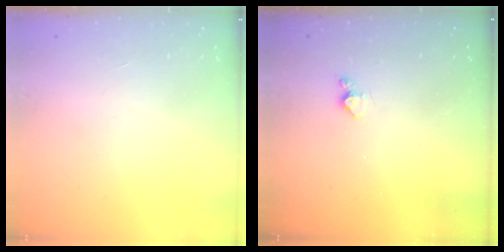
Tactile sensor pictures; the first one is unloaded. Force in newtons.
{"total": 3.6, "press": 3.6, "slide": 0.5}